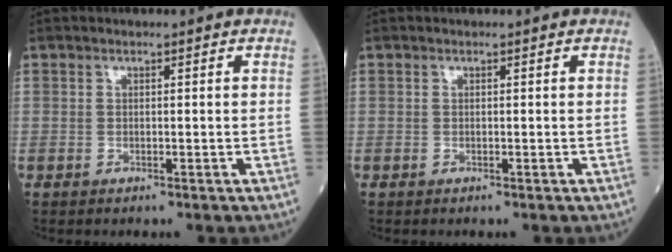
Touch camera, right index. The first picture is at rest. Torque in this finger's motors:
{"motor_torque": [0.01, 0.01, 0.00, -0.01]}